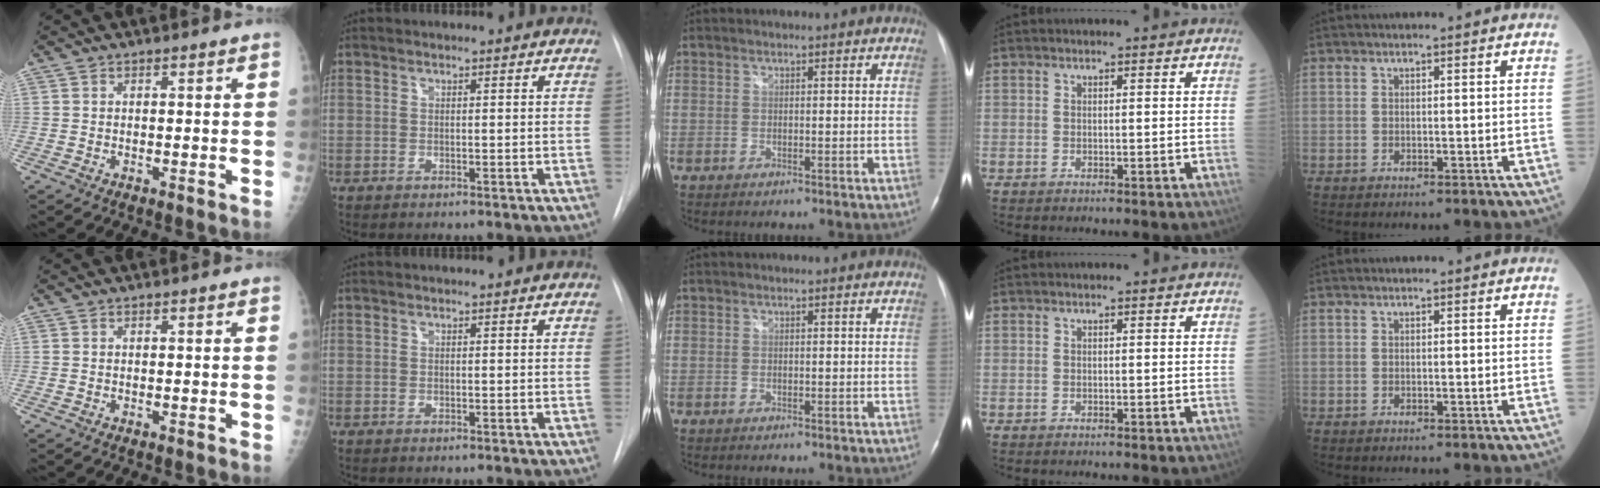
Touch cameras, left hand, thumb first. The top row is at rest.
{}